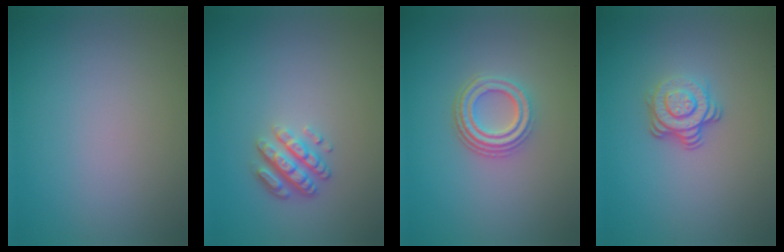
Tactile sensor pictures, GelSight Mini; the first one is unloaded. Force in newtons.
{"total": 3.3, "press": 2.6, "slide": 2.1}
{"total": 3.9, "press": 3.0, "slide": 2.5}
{"total": 3.8, "press": 2.6, "slide": 2.8}